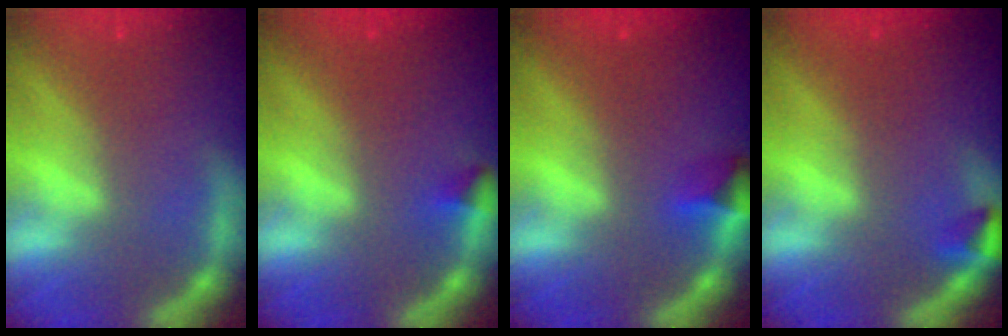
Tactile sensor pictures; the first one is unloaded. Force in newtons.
{"total": 0.9}
{"total": 1.9}
{"total": 1.5}